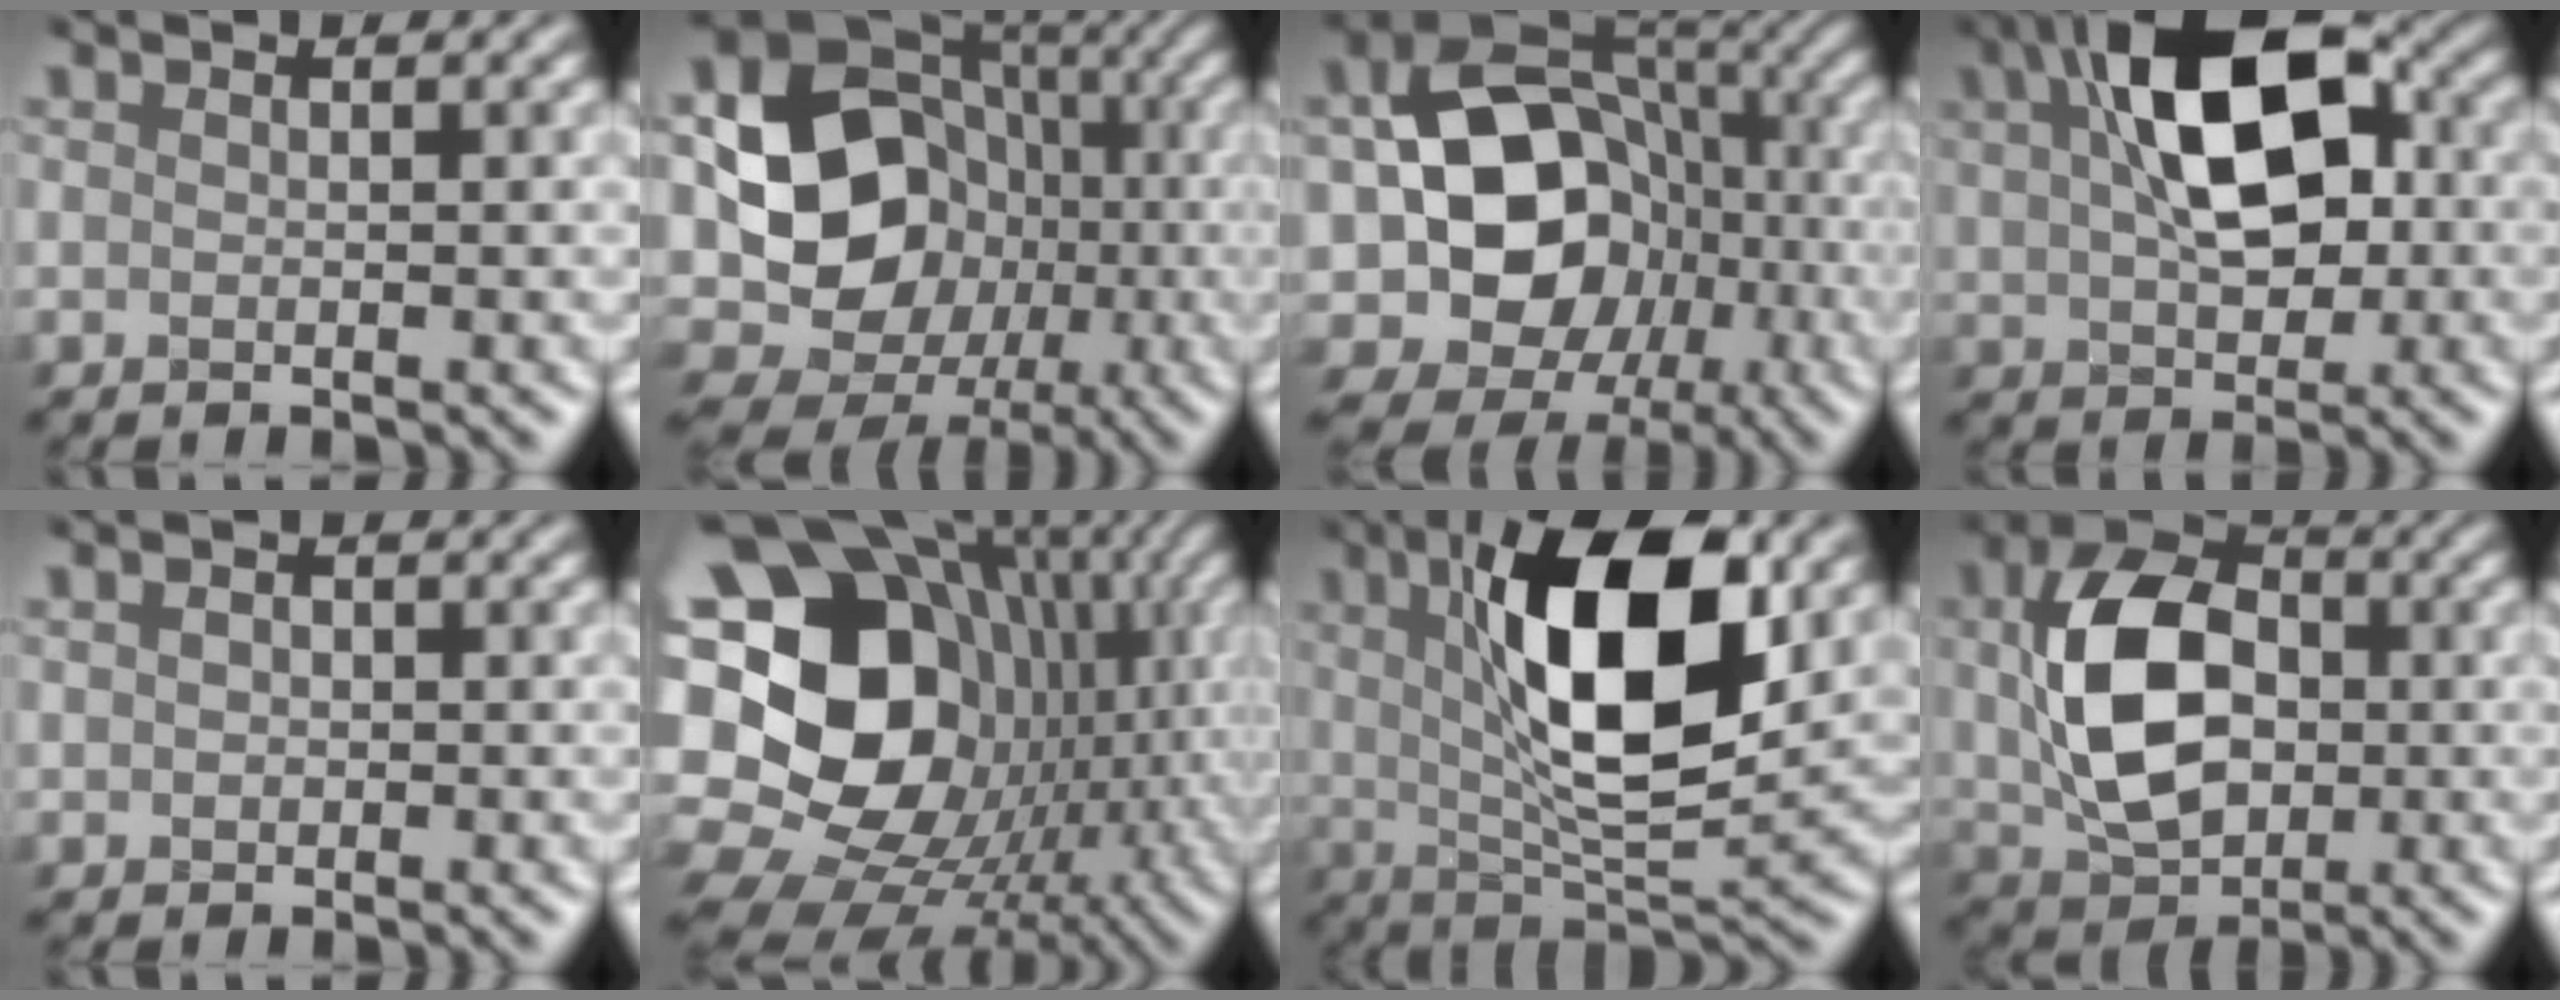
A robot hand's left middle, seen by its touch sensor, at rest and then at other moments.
{"total": 15.7, "force": [-2.0, 14.3, 6.0], "torque": [-0.146, 0.012, -0.025]}
{"total": 11.7, "force": [-2.5, 9.7, 6.1], "torque": [-0.115, -0.002, -0.024]}
{"total": 8.7, "force": [2.3, 4.4, 7.1], "torque": [-0.136, 0.018, 0.050]}
{"total": 0.7, "force": [0.1, 0.5, -0.5], "torque": [-0.002, 0.007, 0.014]}
{"total": 19.5, "force": [0.6, 15.4, 11.9], "torque": [-0.272, 0.002, 0.027]}
{"total": 10.2, "force": [2.7, 3.1, 9.3], "torque": [-0.169, 0.002, 0.062]}
{"total": 8.3, "force": [0.0, 5.8, 5.9], "torque": [-0.152, -0.003, 0.023]}